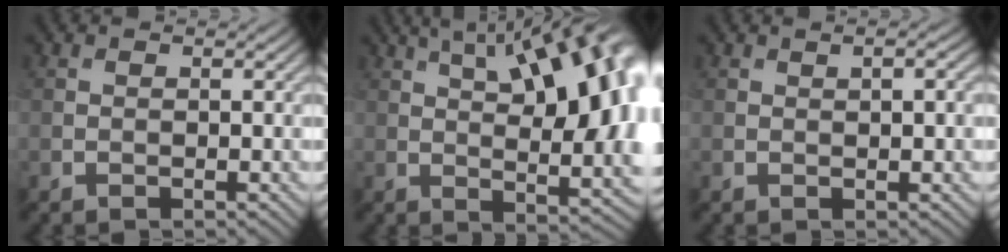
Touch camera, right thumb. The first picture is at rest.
{"total": 17.4, "force": [5.0, 7.0, 15.1], "torque": [-0.228, 0.028, 0.085]}
{"total": 1.5, "force": [0.4, 0.1, 1.4], "torque": [-0.026, 0.000, 0.012]}